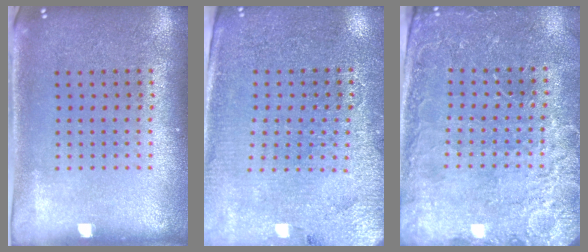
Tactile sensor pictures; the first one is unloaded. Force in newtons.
{"total": 3.0, "press": 2.8, "slide": 1.0}
{"total": 2.8, "press": 2.8, "slide": 0.2}